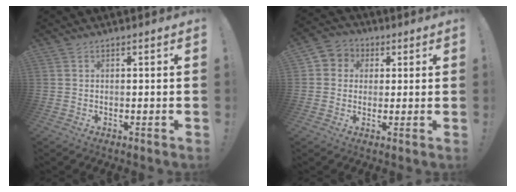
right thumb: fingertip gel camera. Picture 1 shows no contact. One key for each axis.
{"total": 5.4, "fx": 0.0, "fy": 5.2, "fz": 1.5, "tx": -0.019, "ty": 0.010, "tz": 0.003}